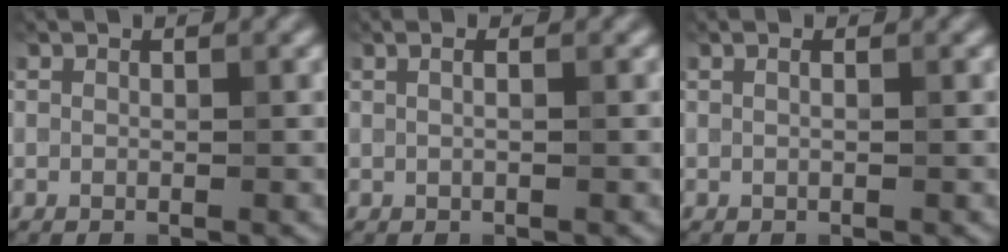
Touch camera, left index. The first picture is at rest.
{"total": 1.9, "force": [0.7, 0.9, 1.4], "torque": [-0.006, 0.009, -0.009]}
{"total": 1.0, "force": [0.4, 0.5, 0.8], "torque": [-0.001, -0.005, -0.003]}